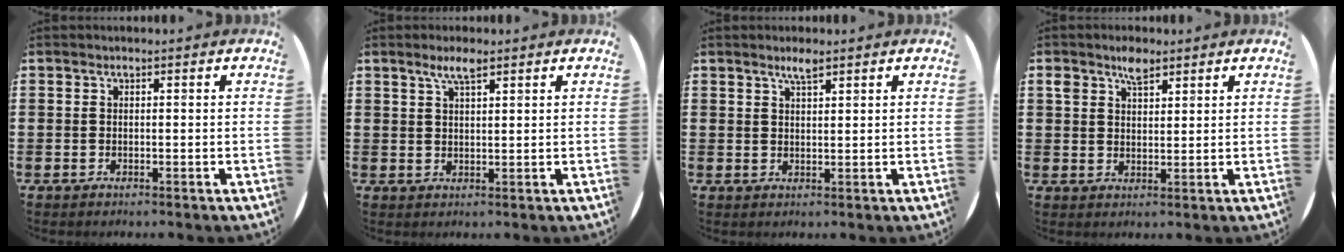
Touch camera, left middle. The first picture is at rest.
{"total": 3.3, "force": [2.3, 0.7, 2.2], "torque": [-0.038, 0.003, 0.038]}
{"total": 2.3, "force": [1.9, 0.3, 1.2], "torque": [-0.025, 0.002, 0.034]}
{"total": 3.4, "force": [2.5, 1.7, 1.6], "torque": [-0.020, 0.001, 0.043]}